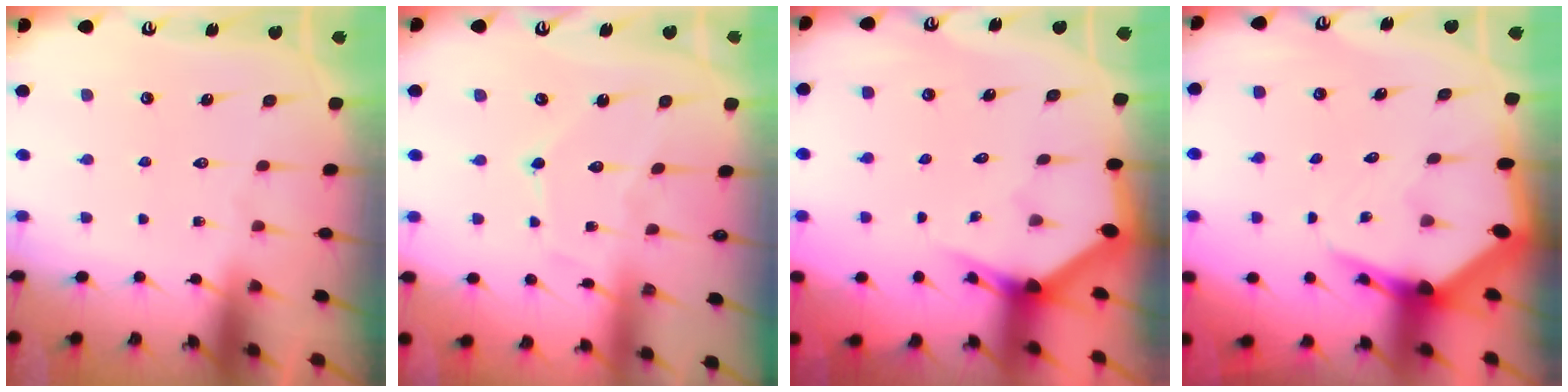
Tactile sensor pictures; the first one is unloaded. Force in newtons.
{"total": 9.2, "press": 9.2, "slide": 0.4}
{"total": 2.9, "press": 2.9, "slide": 0.0}
{"total": 6.0, "press": 5.9, "slide": 0.8}